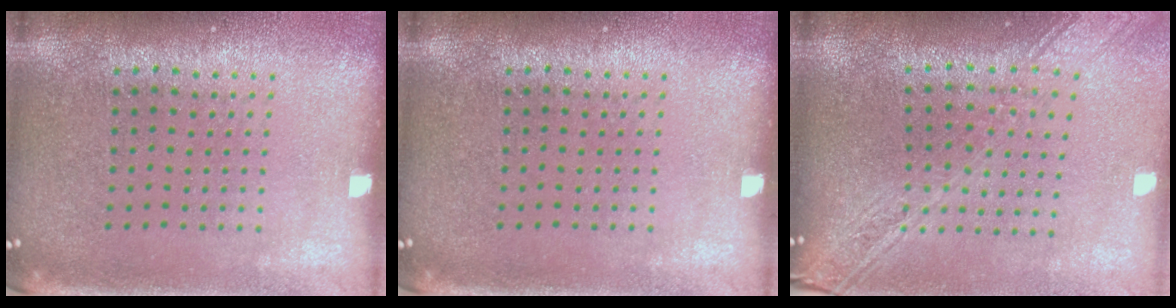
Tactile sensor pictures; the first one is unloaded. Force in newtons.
{"total": 0.0}
{"total": 2.4, "press": 2.0, "slide": 1.4}